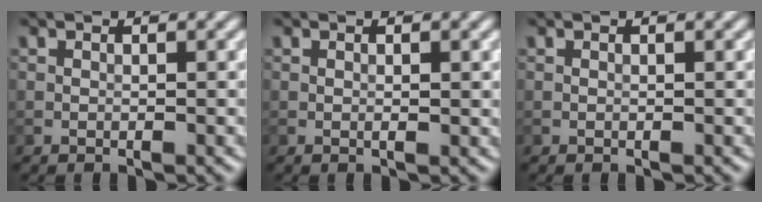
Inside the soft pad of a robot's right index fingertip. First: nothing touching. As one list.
[{"total": 0.7, "force": [0.1, 0.1, 0.7], "torque": [-0.012, -0.002, 0.003]}, {"total": 0.0}]